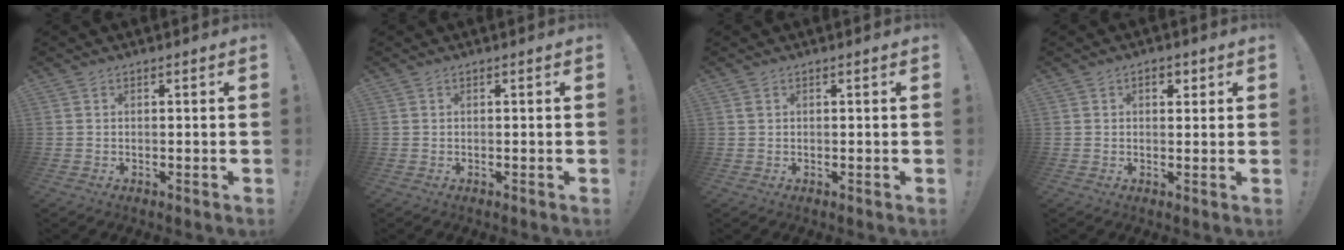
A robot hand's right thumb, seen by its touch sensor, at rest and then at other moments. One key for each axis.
{"total": 0.0}
{"total": 0.7, "fx": 0.4, "fy": 0.4, "fz": 0.4, "tx": -0.014, "ty": 0.004, "tz": 0.009}
{"total": 2.9, "fx": 1.1, "fy": 2.1, "fz": 1.7, "tx": -0.020, "ty": 0.002, "tz": 0.017}